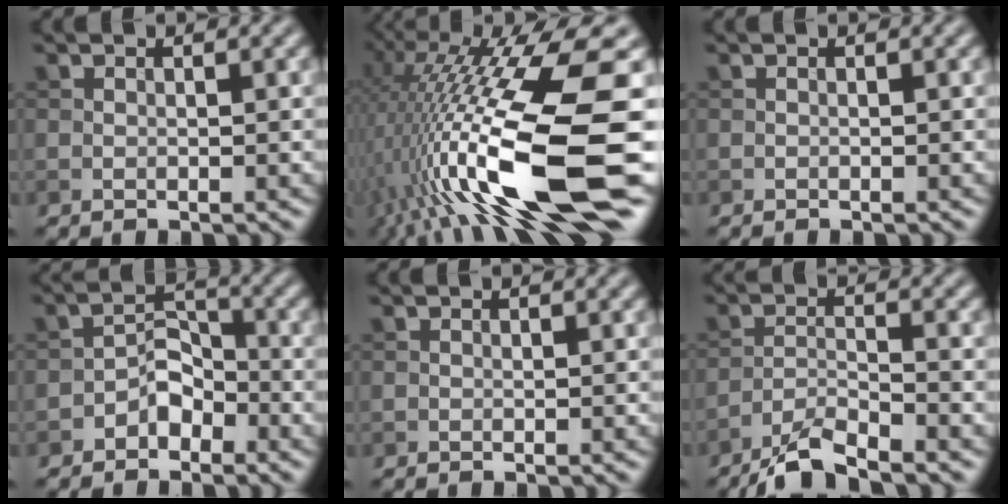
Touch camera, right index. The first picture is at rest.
{"total": 16.7, "force": [-3.8, 3.5, 15.9], "torque": [-0.302, 0.003, -0.055]}
{"total": 0.0}
{"total": 2.7, "force": [-1.7, 1.7, 1.3], "torque": [-0.015, 0.014, -0.032]}
{"total": 0.0}
{"total": 5.0, "force": [-4.2, 0.8, 2.6], "torque": [-0.049, -0.002, -0.088]}